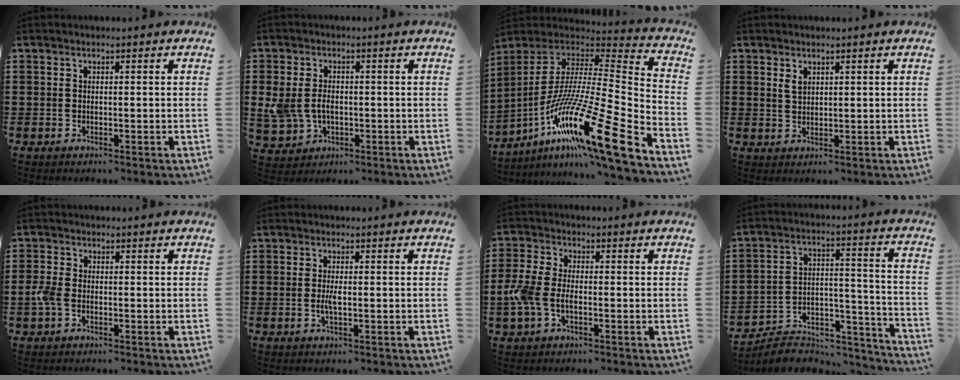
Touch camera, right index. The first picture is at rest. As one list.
[{"total": 4.7, "force": [-0.5, 3.7, 2.9], "torque": [-0.083, 0.002, -0.015]}, {"total": 20.6, "force": [-11.2, 2.5, 17.1], "torque": [-0.330, 0.004, -0.208]}, {"total": 1.5, "force": [0.9, 0.7, 0.9], "torque": [-0.019, 0.003, 0.017]}, {"total": 3.1, "force": [-1.0, 1.6, 2.4], "torque": [-0.065, -0.005, -0.024]}, {"total": 2.2, "force": [-0.5, 0.5, 2.1], "torque": [-0.046, -0.003, -0.011]}, {"total": 5.2, "force": [-1.7, 2.7, 4.2], "torque": [-0.114, -0.007, -0.040]}, {"total": 6.3, "force": [-5.6, 2.4, 1.5], "torque": [-0.020, 0.013, -0.107]}]